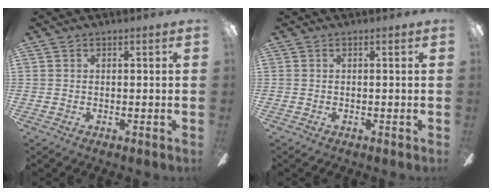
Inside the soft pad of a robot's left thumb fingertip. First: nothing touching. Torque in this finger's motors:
{"motor_torque": [0.00, 0.00, -0.03, 0.02, 0.00]}